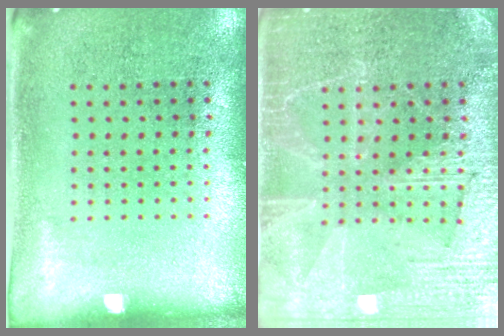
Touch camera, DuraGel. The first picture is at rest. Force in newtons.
{"total": 3.7, "press": 3.6, "slide": 0.7}